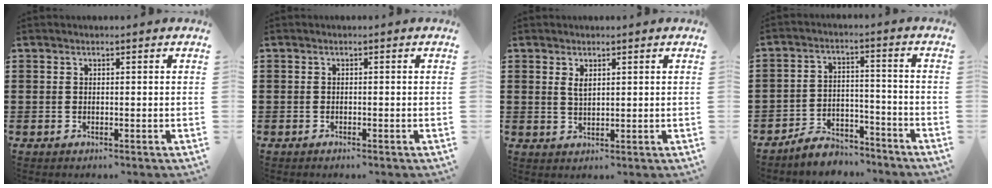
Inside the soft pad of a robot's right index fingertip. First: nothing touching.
{"total": 0.6, "force": [-0.6, -0.1, 0.1], "torque": [-0.005, -0.005, -0.011]}
{"total": 1.8, "force": [0.9, 0.8, 1.4], "torque": [-0.031, 0.003, 0.016]}
{"total": 5.2, "force": [-5.0, 1.2, 0.7], "torque": [-0.015, 0.011, -0.099]}